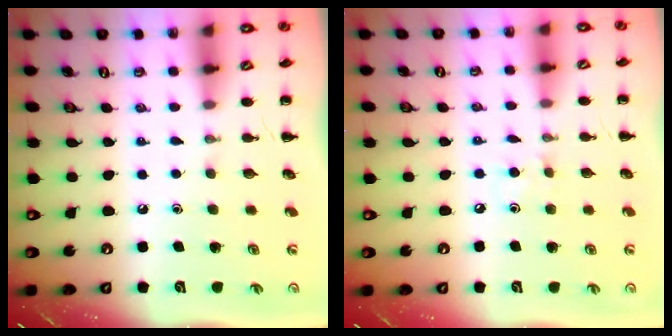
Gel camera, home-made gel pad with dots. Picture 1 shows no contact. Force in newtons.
{"total": 3.6, "press": 3.4, "slide": 1.3}